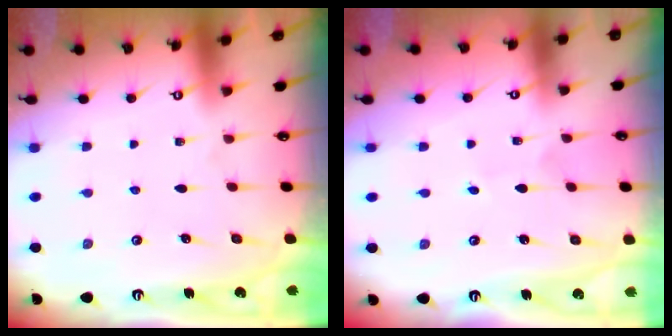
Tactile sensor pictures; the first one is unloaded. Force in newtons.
{"total": 2.2, "press": 2.1, "slide": 0.2}